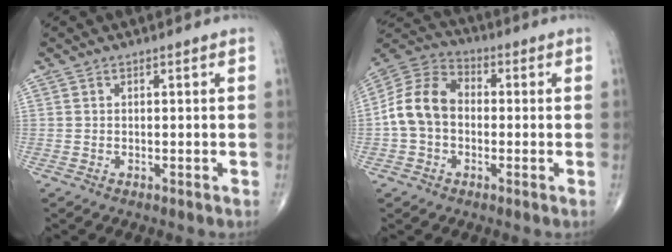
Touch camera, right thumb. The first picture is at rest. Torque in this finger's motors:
{"motor_torque": [-0.12, 0.32, 0.13, -0.05, 0.14]}